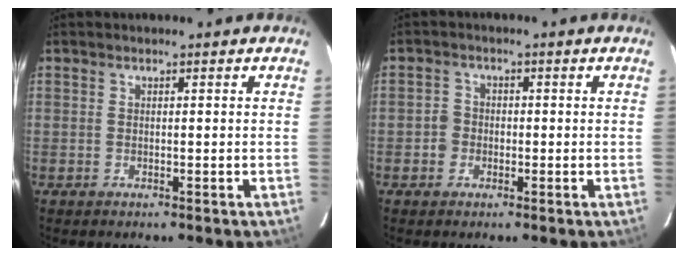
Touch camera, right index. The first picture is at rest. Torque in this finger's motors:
{"motor_torque": [0.21, 0.01, 0.14, 0.03]}